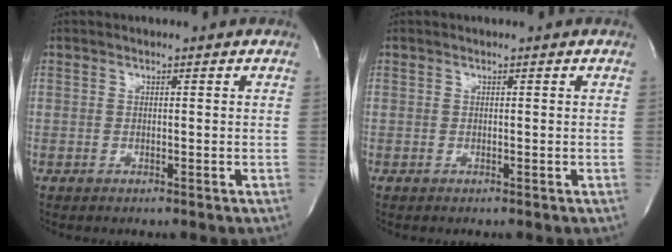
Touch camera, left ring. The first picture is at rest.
{"total": 0.0}